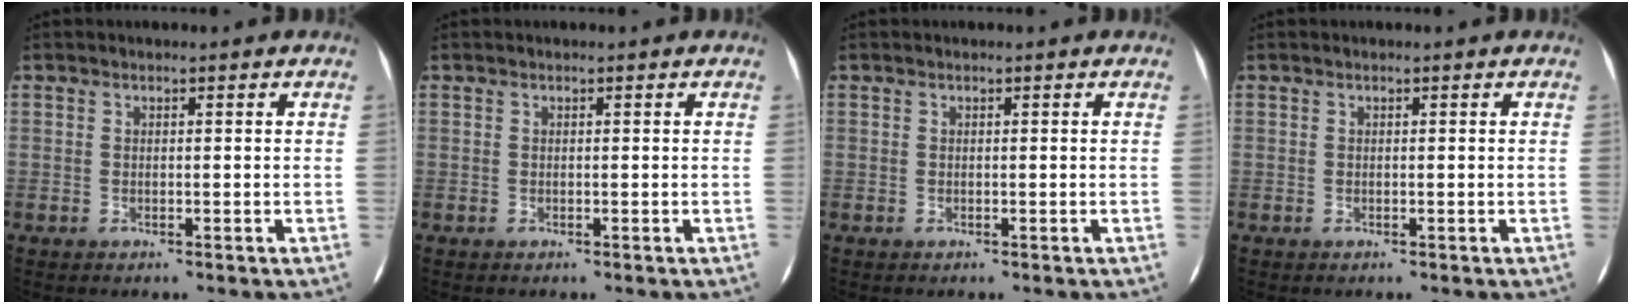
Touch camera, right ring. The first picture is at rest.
{"total": 0.0}
{"total": 0.0}
{"total": 0.0}